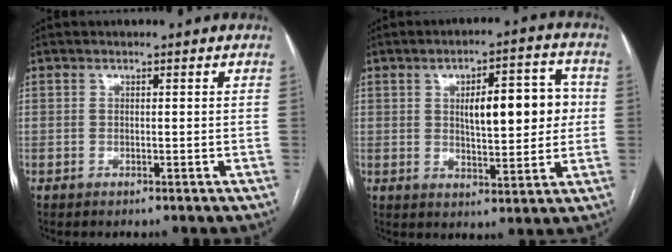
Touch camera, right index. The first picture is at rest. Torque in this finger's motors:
{"motor_torque": [0.38, 0.02, 0.28, 0.07]}